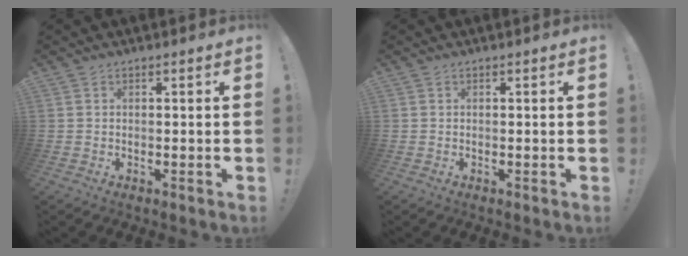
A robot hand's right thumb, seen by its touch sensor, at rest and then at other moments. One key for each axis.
{"total": 0.0}